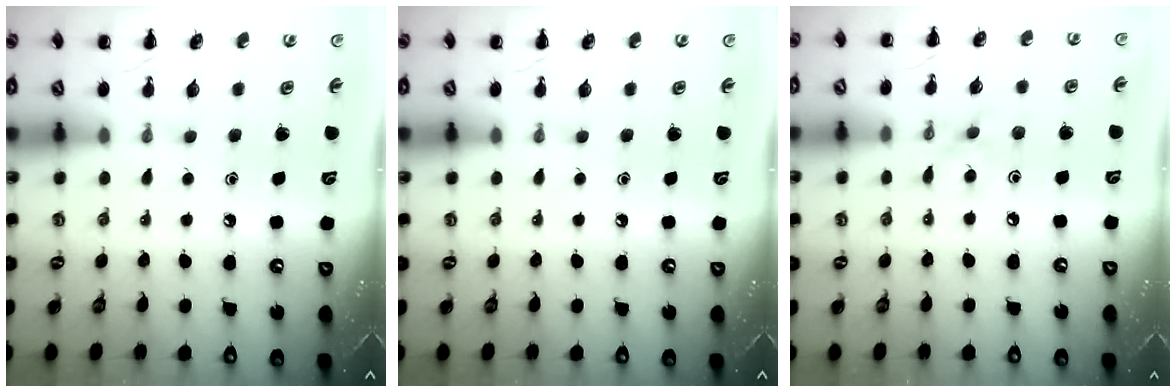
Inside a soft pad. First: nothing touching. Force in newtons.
{"total": 0.0}
{"total": 5.1, "press": 4.7, "slide": 1.9}